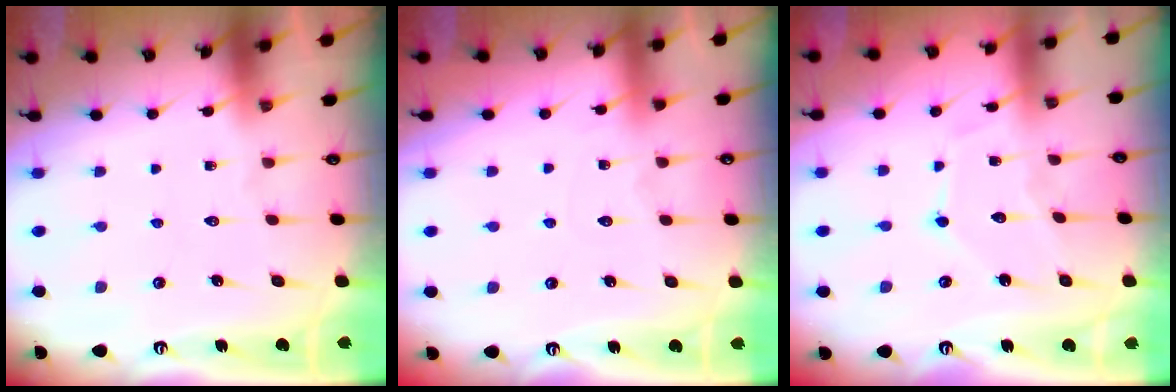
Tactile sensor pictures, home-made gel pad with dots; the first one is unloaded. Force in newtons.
{"total": 4.3, "press": 4.3, "slide": 0.5}
{"total": 9.2, "press": 9.2, "slide": 0.4}